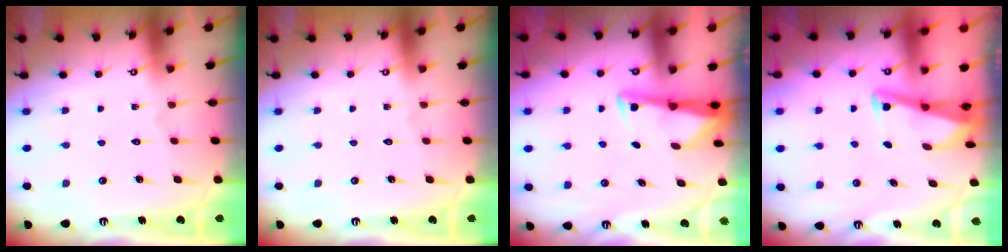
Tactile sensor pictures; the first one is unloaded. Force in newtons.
{"total": 0.0}
{"total": 3.0, "press": 3.0, "slide": 0.4}
{"total": 2.8, "press": 2.8, "slide": 0.4}